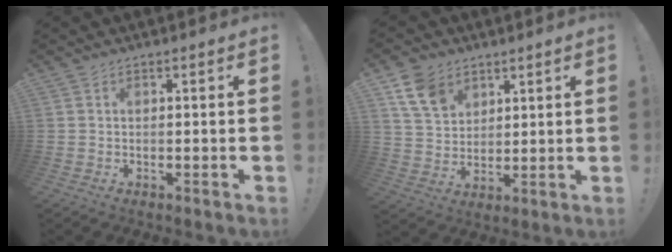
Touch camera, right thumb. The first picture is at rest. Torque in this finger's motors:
{"motor_torque": [-0.11, -0.03, -0.17, 0.12, 0.04]}